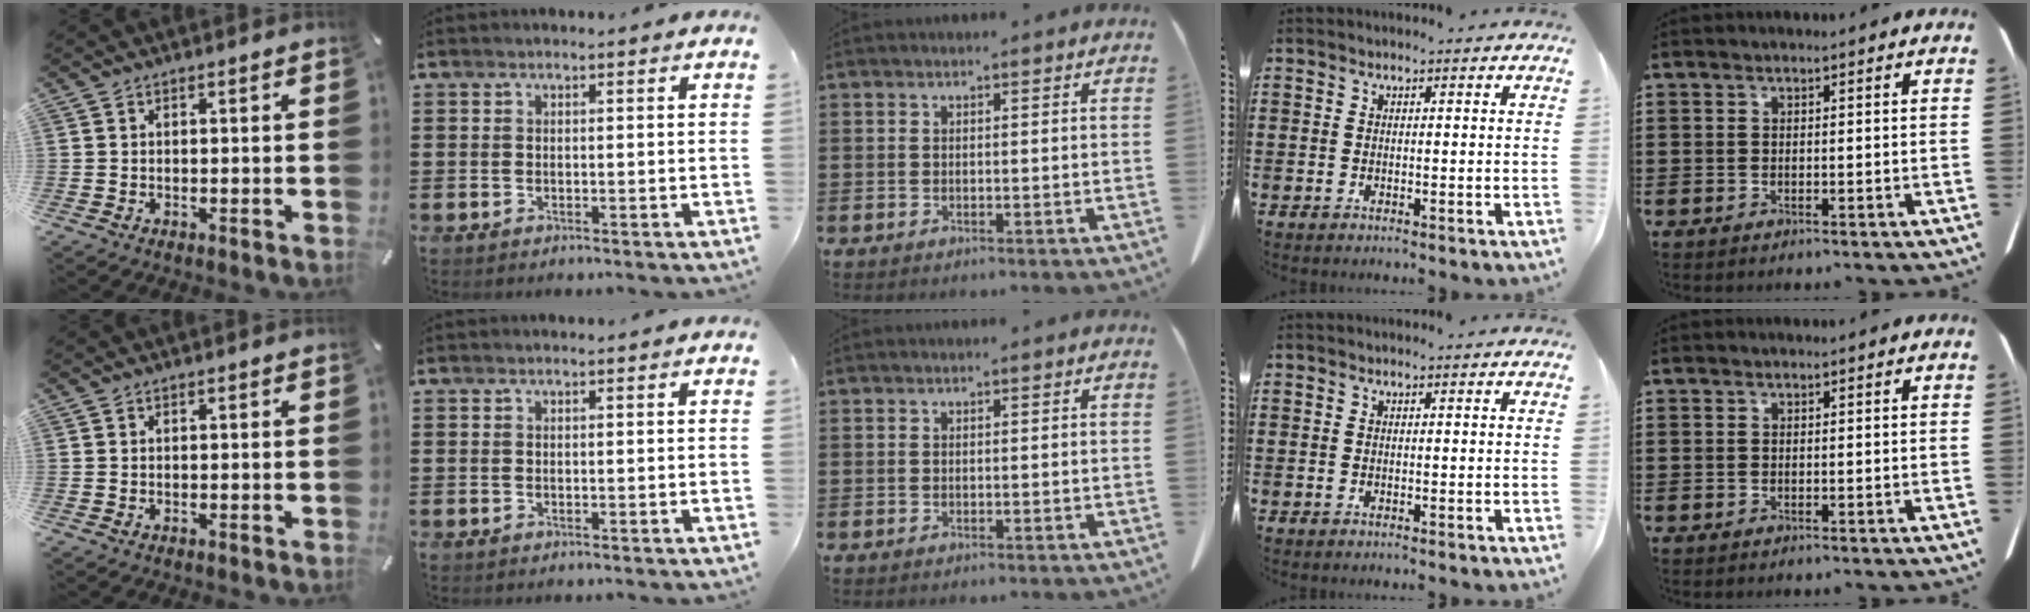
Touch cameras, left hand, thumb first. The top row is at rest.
{}